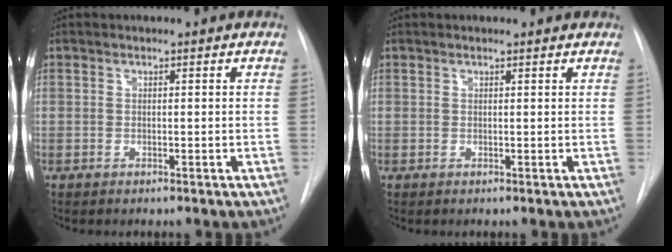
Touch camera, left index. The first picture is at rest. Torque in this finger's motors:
{"motor_torque": [0.82, -0.95, -0.06, 0.00]}